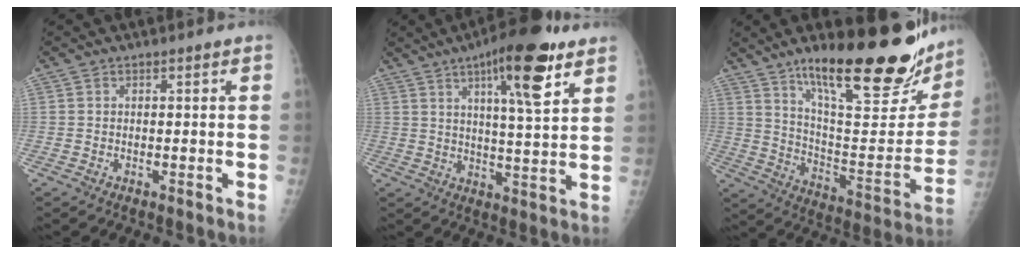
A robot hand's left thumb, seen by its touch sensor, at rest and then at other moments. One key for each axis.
{"total": 14.4, "fx": 7.7, "fy": 3.3, "fz": 11.6, "tx": -0.158, "ty": -0.036, "tz": 0.112}
{"total": 28.5, "fx": 19.0, "fy": 7.7, "fz": 19.7, "tx": -0.250, "ty": -0.091, "tz": 0.296}